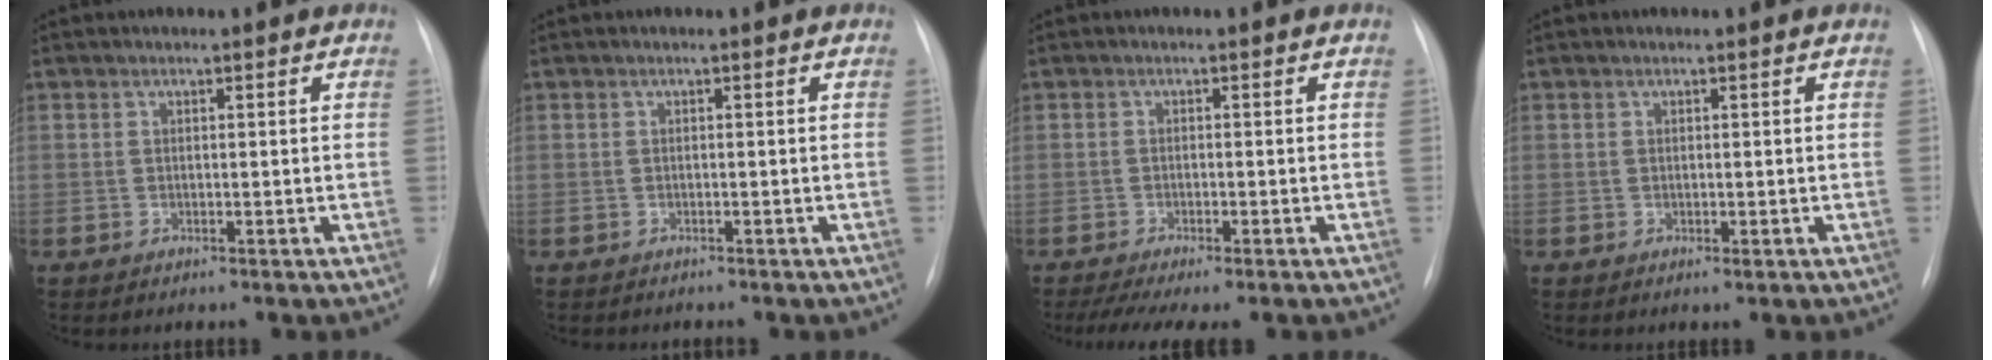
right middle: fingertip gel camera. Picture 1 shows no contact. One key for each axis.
{"total": 1.0, "fx": -0.9, "fy": 0.3, "fz": 0.2, "tx": -0.006, "ty": -0.001, "tz": -0.012}
{"total": 7.2, "fx": -5.6, "fy": 0.8, "fz": 4.5, "tx": -0.072, "ty": -0.010, "tz": -0.086}
{"total": 0.0}